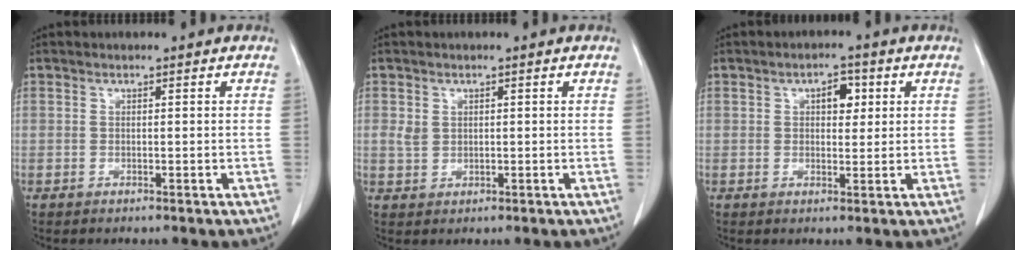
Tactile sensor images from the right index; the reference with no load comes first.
{"total": 2.0, "force": [0.6, 1.7, 1.0], "torque": [-0.020, 0.004, 0.017]}
{"total": 3.5, "force": [1.2, 1.9, 2.7], "torque": [-0.040, 0.007, 0.017]}